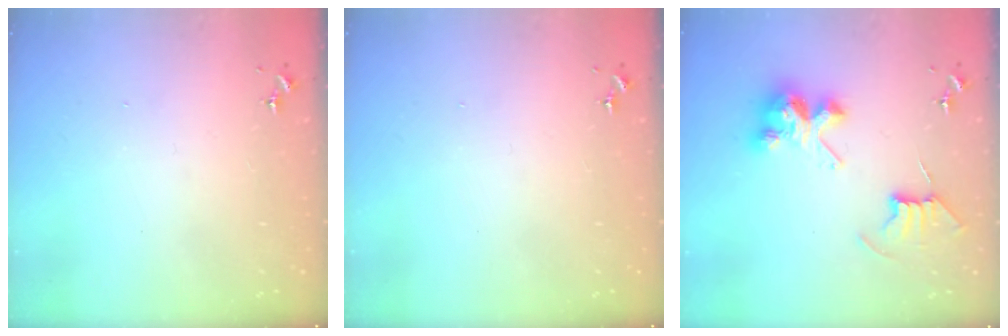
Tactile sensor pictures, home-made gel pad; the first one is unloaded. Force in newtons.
{"total": 0.0}
{"total": 10.5, "press": 10.5, "slide": 0.5}